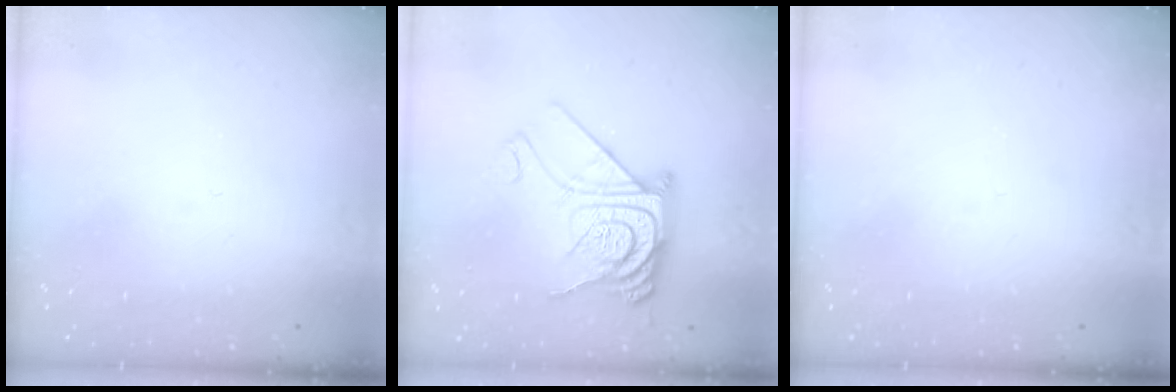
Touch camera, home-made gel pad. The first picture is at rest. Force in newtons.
{"total": 17.5, "press": 17.4, "slide": 1.6}
{"total": 0.0}